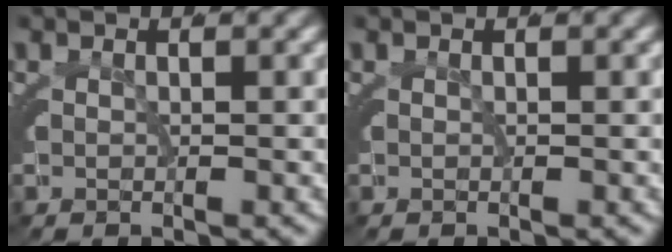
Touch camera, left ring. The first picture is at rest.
{"total": 0.0}